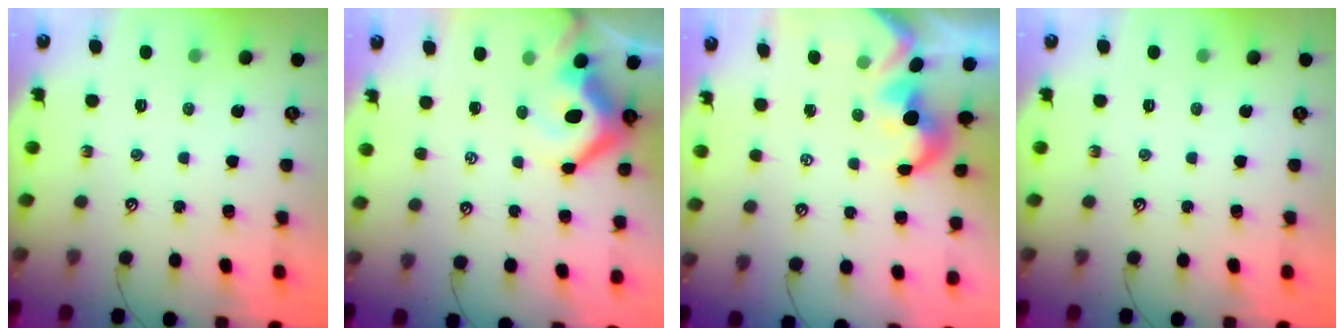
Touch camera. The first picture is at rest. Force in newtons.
{"total": 6.7, "press": 6.6, "slide": 1.3}
{"total": 1.7, "press": 1.4, "slide": 1.0}
{"total": 0.0}